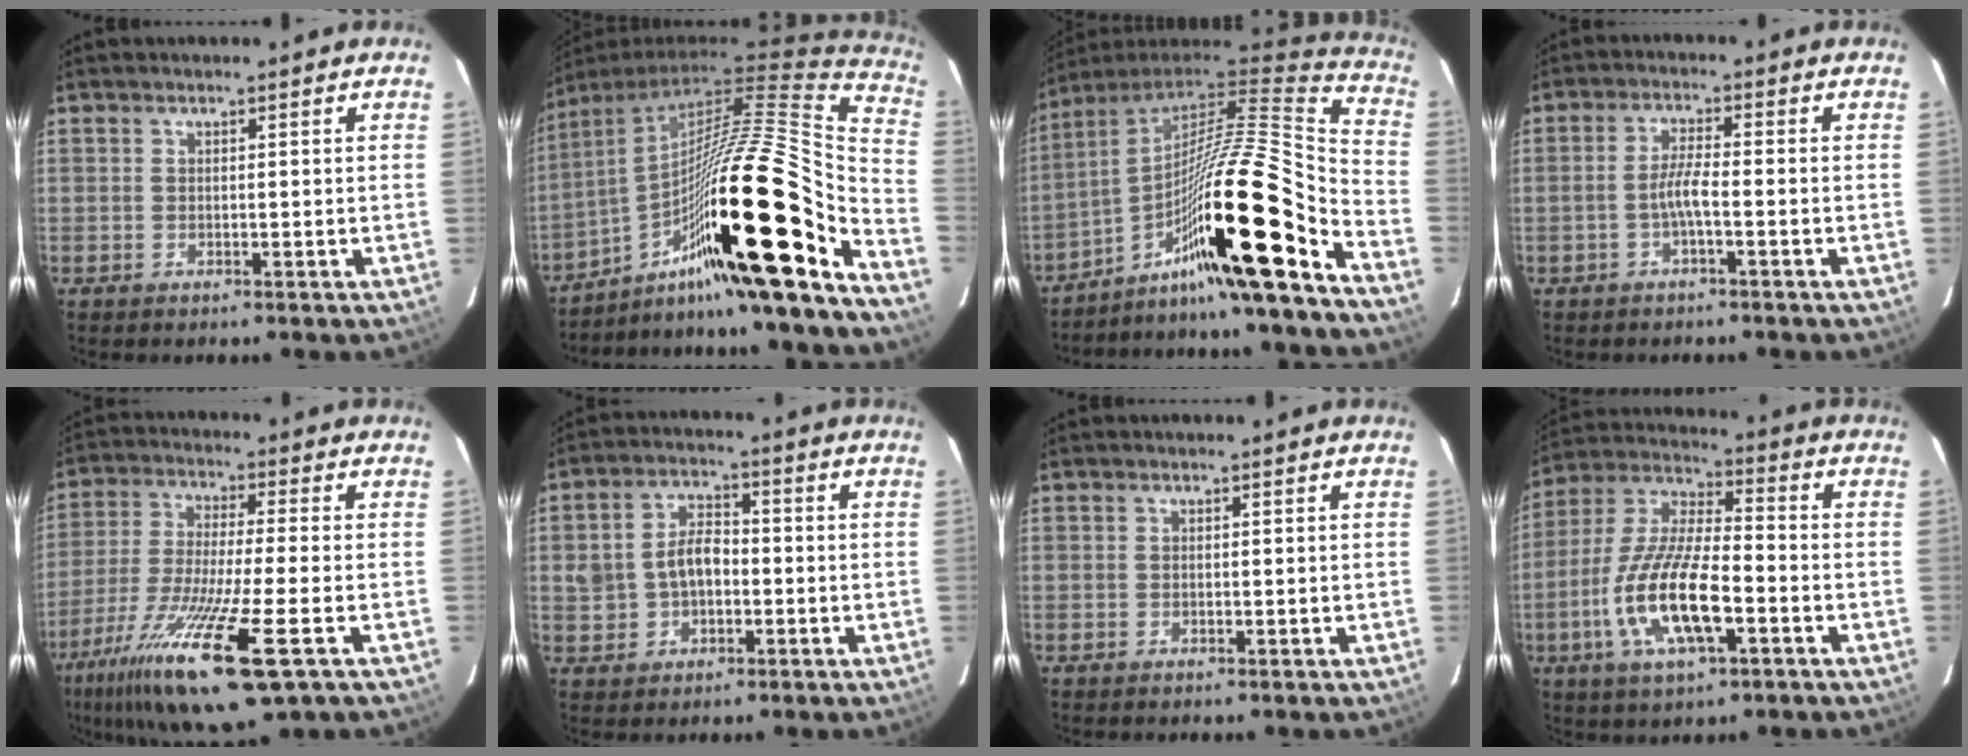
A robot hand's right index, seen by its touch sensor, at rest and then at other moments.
{"total": 30.0, "force": [-12.7, 1.5, 27.1], "torque": [-0.375, -0.063, -0.220]}
{"total": 26.7, "force": [-15.2, 0.8, 22.0], "torque": [-0.318, -0.050, -0.268]}
{"total": 3.4, "force": [-1.5, 0.1, 3.1], "torque": [-0.067, 0.005, -0.029]}
{"total": 19.9, "force": [-10.5, 2.4, 16.7], "torque": [-0.333, -0.062, -0.191]}
{"total": 7.4, "force": [-0.7, 5.2, 5.2], "torque": [-0.105, 0.018, -0.002]}
{"total": 0.0}
{"total": 16.3, "force": [-5.5, 5.2, 14.5], "torque": [-0.304, -0.010, -0.105]}